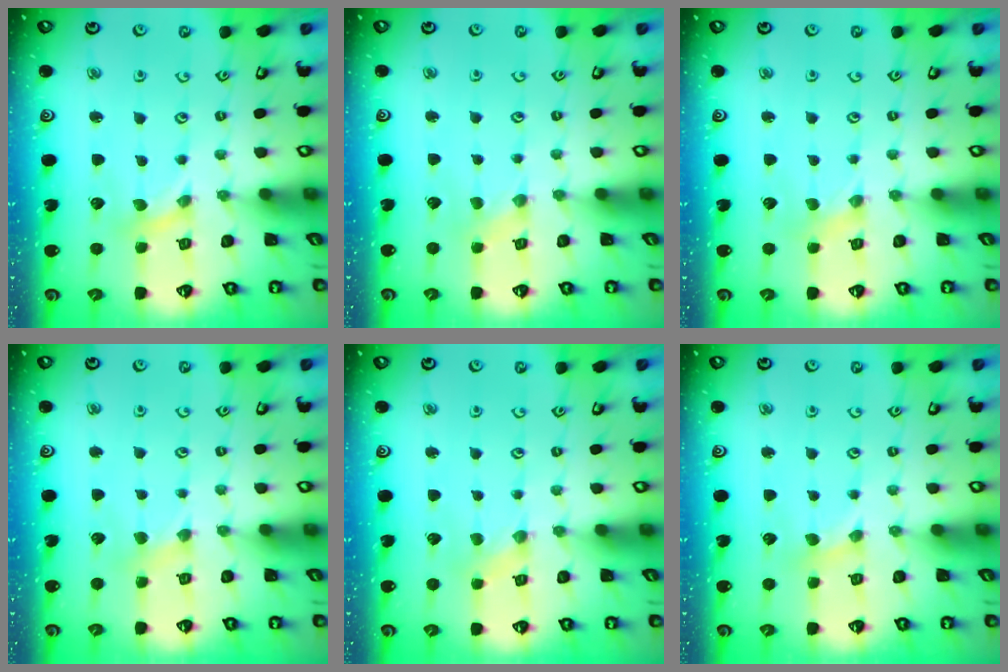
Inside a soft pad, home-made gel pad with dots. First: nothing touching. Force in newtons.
{"total": 0.0}
{"total": 0.0}
{"total": 2.5, "press": 2.5, "slide": 0.3}
{"total": 0.6, "press": 0.6, "slide": 0.1}
{"total": 2.8, "press": 2.8, "slide": 0.5}